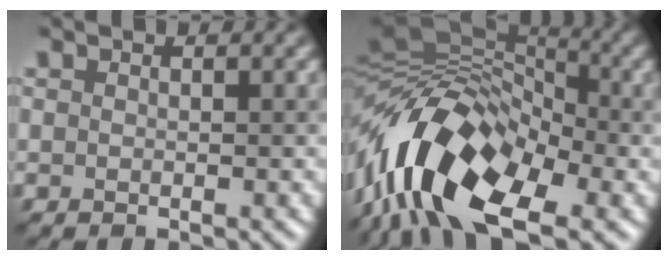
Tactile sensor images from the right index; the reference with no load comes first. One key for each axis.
{"total": 14.5, "fx": -6.0, "fy": 7.5, "fz": 10.8, "tx": -0.203, "ty": 0.024, "tz": -0.129}